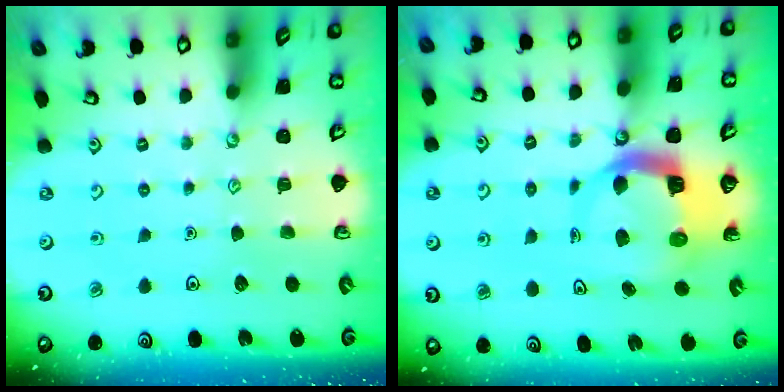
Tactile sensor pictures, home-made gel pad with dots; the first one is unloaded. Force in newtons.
{"total": 8.1, "press": 8.0, "slide": 0.9}